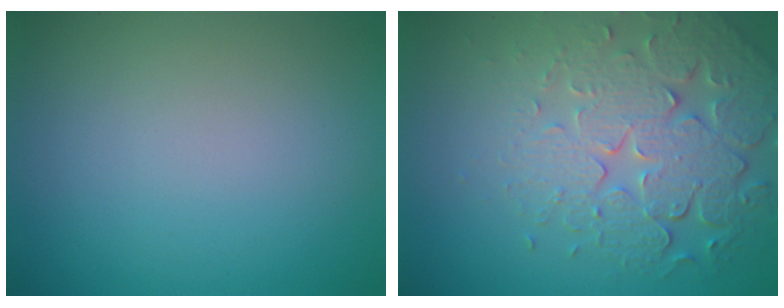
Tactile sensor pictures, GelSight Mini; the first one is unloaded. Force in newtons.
{"total": 7.2, "press": 5.4, "slide": 4.8}